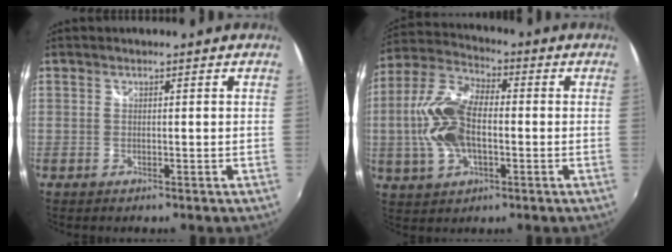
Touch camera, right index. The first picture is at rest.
{"total": 13.8, "force": [-1.5, 7.4, 11.5], "torque": [-0.249, 0.013, -0.031]}